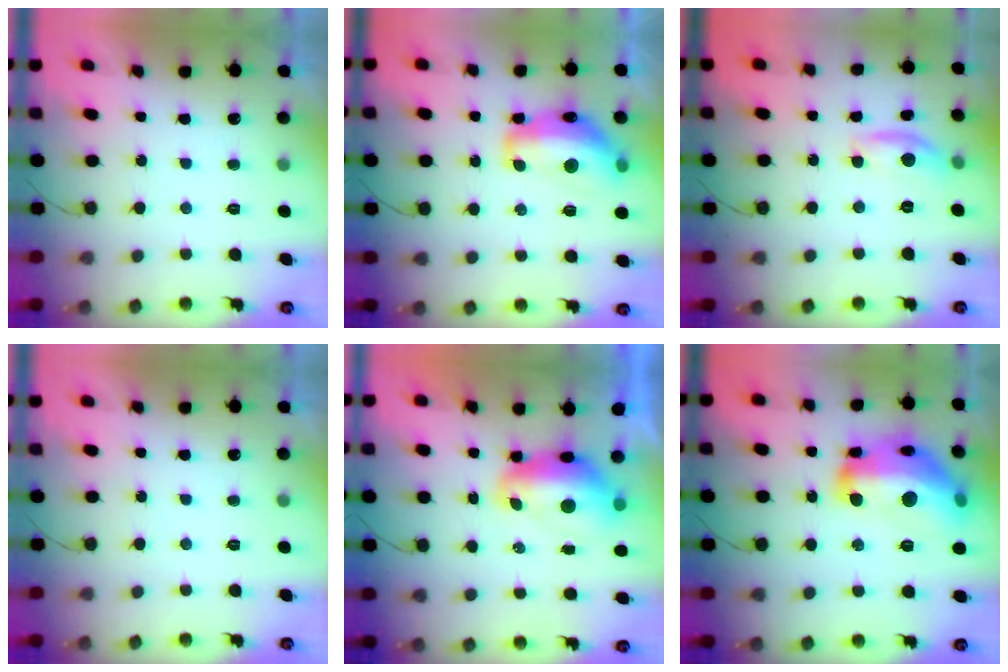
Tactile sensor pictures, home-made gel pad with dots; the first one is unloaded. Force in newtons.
{"total": 14.8, "press": 14.8, "slide": 1.3}
{"total": 8.2, "press": 8.2, "slide": 0.4}
{"total": 0.0}
{"total": 10.1, "press": 10.0, "slide": 1.4}
{"total": 23.9, "press": 23.8, "slide": 1.5}